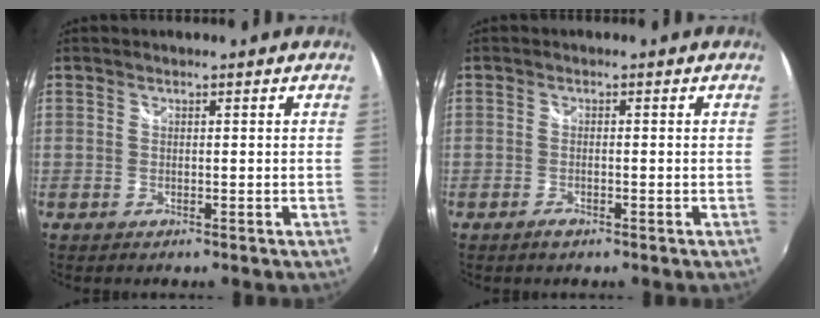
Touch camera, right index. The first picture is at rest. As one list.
[{"total": 1.5, "force": [-1.2, 0.5, 0.9], "torque": [-0.020, -0.004, -0.020]}]